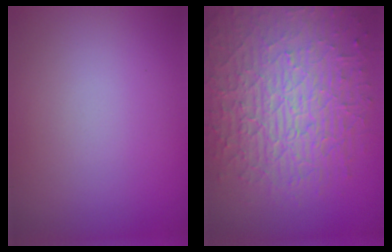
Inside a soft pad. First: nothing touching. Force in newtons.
{"total": 10.1, "press": 6.7, "slide": 7.5}